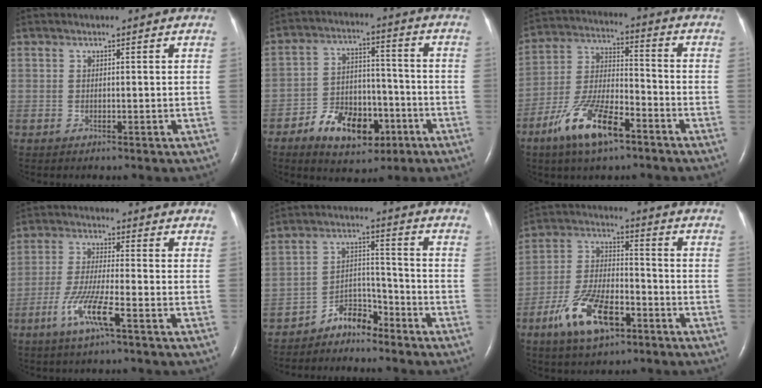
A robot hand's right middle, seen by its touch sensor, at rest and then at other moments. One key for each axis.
{"total": 11.1, "fx": -5.7, "fy": 6.3, "fz": 7.1, "tx": -0.121, "ty": 0.019, "tz": -0.086}
{"total": 12.5, "fx": -7.4, "fy": 3.7, "fz": 9.4, "tx": -0.197, "ty": -0.003, "tz": -0.135}
{"total": 7.6, "fx": -3.7, "fy": 0.2, "fz": 6.6, "tx": -0.135, "ty": -0.012, "tz": -0.072}
{"total": 5.3, "fx": -4.8, "fy": 1.9, "fz": 1.4, "tx": -0.015, "ty": 0.014, "tz": -0.085}
{"total": 12.5, "fx": -6.6, "fy": 4.9, "fz": 9.4, "tx": -0.198, "ty": 0.004, "tz": -0.116}